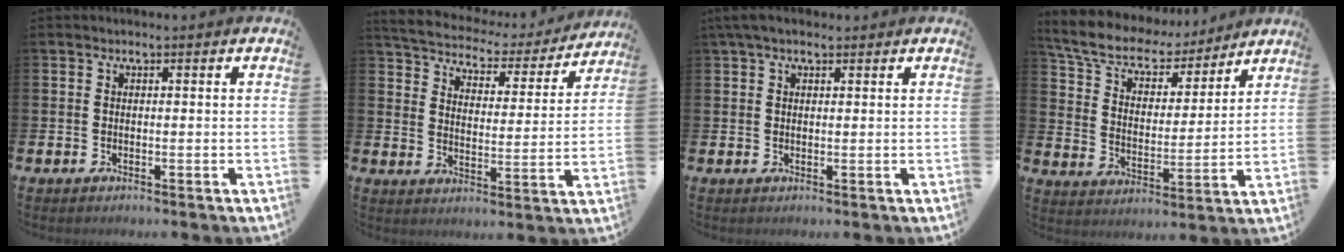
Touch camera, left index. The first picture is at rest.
{"total": 5.2, "force": [5.0, 1.2, 0.5], "torque": [-0.037, -0.042, 0.082]}
{"total": 3.0, "force": [2.1, 1.2, 1.7], "torque": [-0.038, 0.005, 0.037]}
{"total": 8.2, "force": [7.3, 2.9, 2.3], "torque": [-0.080, -0.049, 0.128]}